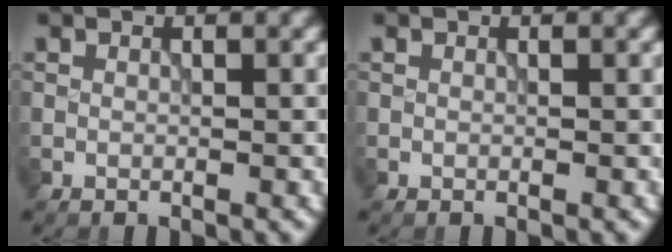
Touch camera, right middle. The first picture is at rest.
{"total": 0.0}